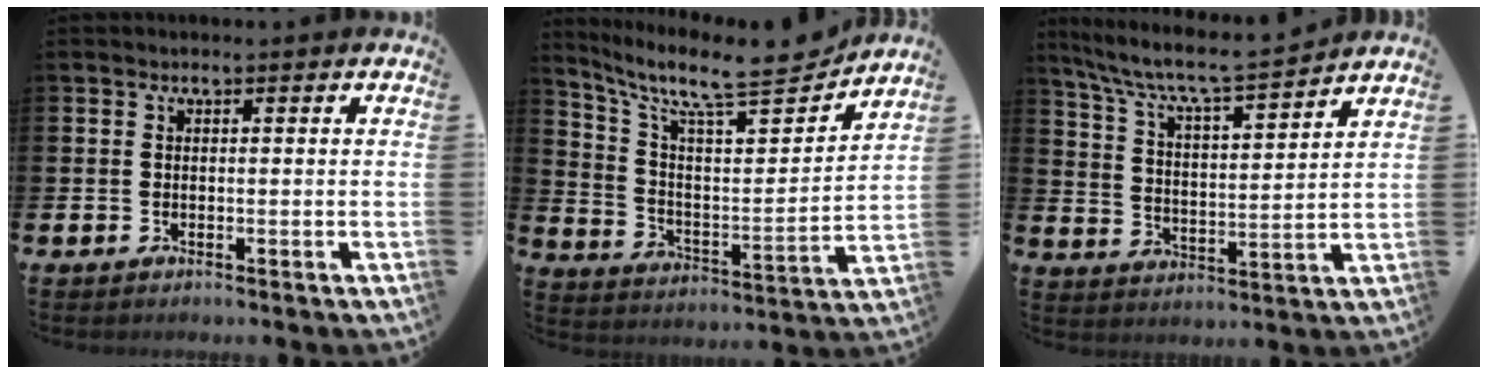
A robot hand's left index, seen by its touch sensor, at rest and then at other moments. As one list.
[{"total": 10.8, "force": [9.4, 1.9, 5.0], "torque": [-0.119, -0.080, 0.152]}, {"total": 7.6, "force": [7.0, 0.5, 3.0], "torque": [-0.092, -0.053, 0.116]}]